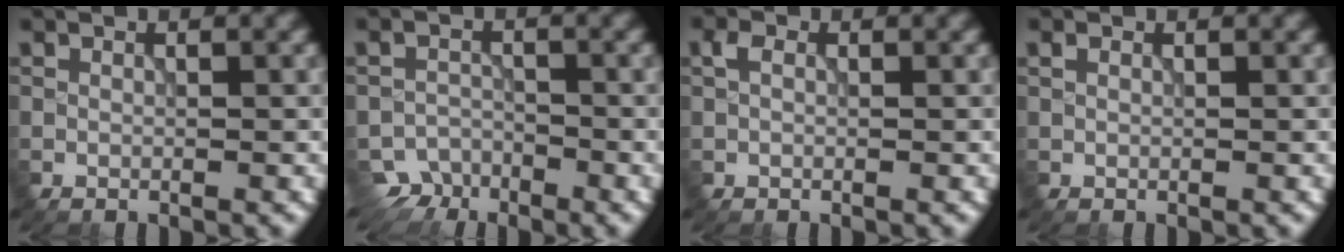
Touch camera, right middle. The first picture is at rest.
{"total": 3.1, "force": [-2.6, 1.7, 0.1], "torque": [0.013, -0.002, -0.042]}
{"total": 1.7, "force": [0.4, 1.2, 1.1], "torque": [-0.021, 0.002, 0.004]}
{"total": 0.7, "force": [0.3, 0.5, 0.4], "torque": [-0.010, 0.000, 0.007]}